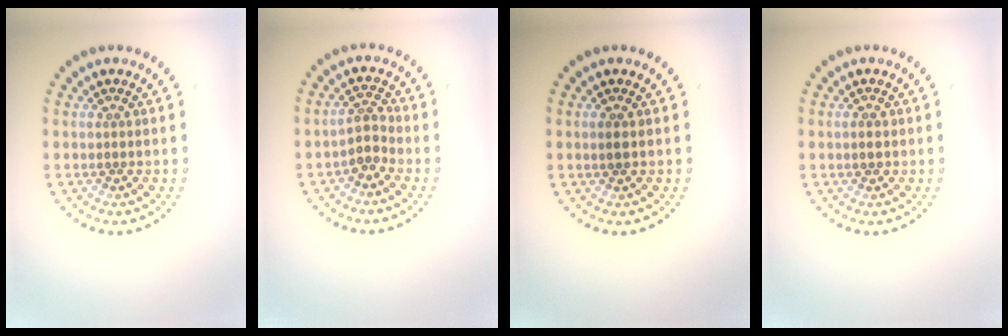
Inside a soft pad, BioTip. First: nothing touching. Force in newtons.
{"total": 1.9, "press": 1.4, "slide": 1.2}
{"total": 0.8, "press": 0.7, "slide": 0.1}
{"total": 0.9, "press": 0.9, "slide": 0.2}